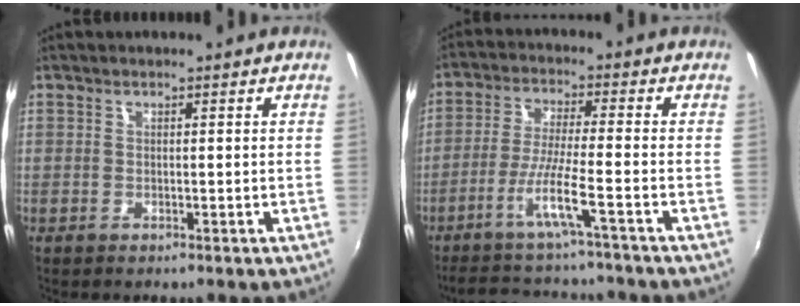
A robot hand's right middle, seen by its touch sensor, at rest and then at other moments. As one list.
[{"total": 11.6, "force": [-9.6, -0.8, 6.5], "torque": [-0.141, -0.020, -0.164]}]